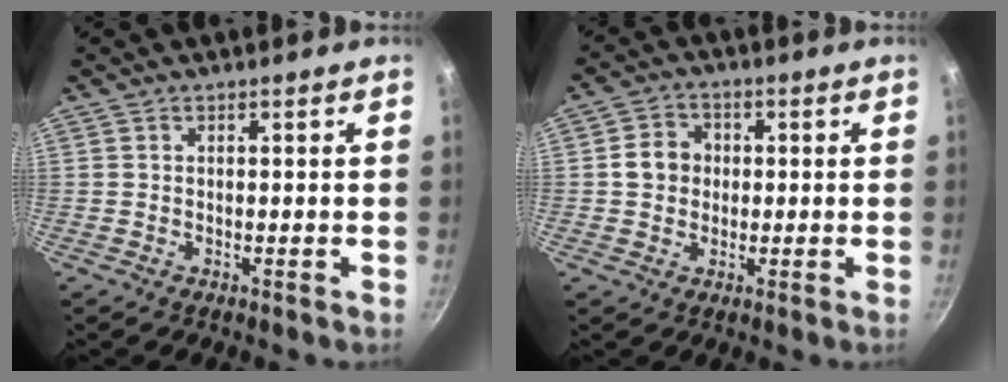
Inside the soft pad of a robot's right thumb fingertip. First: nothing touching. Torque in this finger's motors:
{"motor_torque": [0.82, 0.62, 0.33, -0.10, 0.01]}